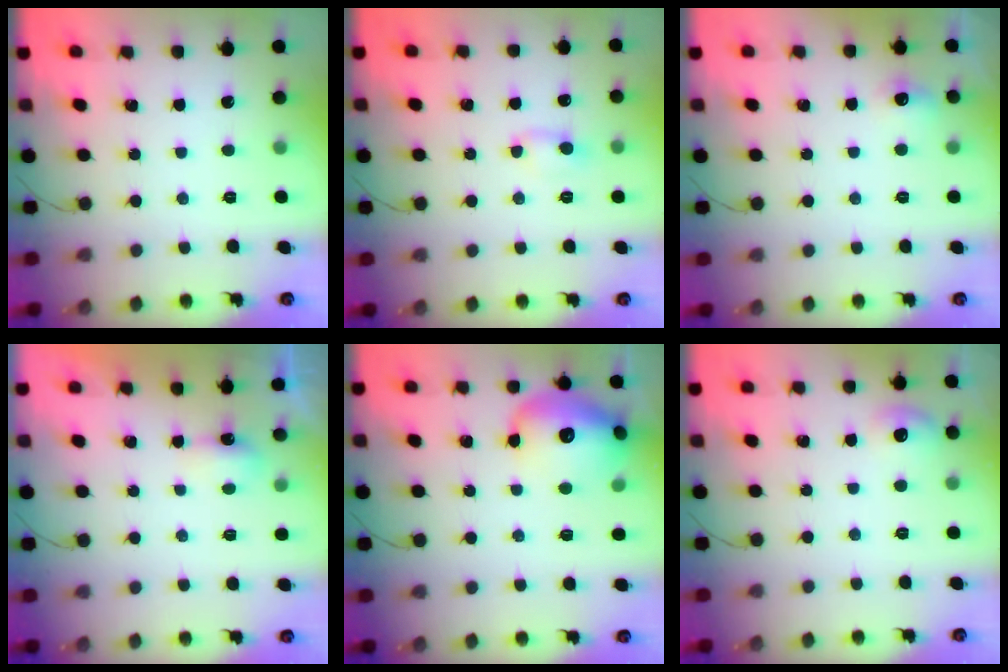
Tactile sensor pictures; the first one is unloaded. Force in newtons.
{"total": 2.5, "press": 2.4, "slide": 0.8}
{"total": 5.3, "press": 5.0, "slide": 1.8}
{"total": 11.2, "press": 4.2, "slide": 10.3}
{"total": 17.7, "press": 17.6, "slide": 2.0}
{"total": 5.9, "press": 5.7, "slide": 1.5}